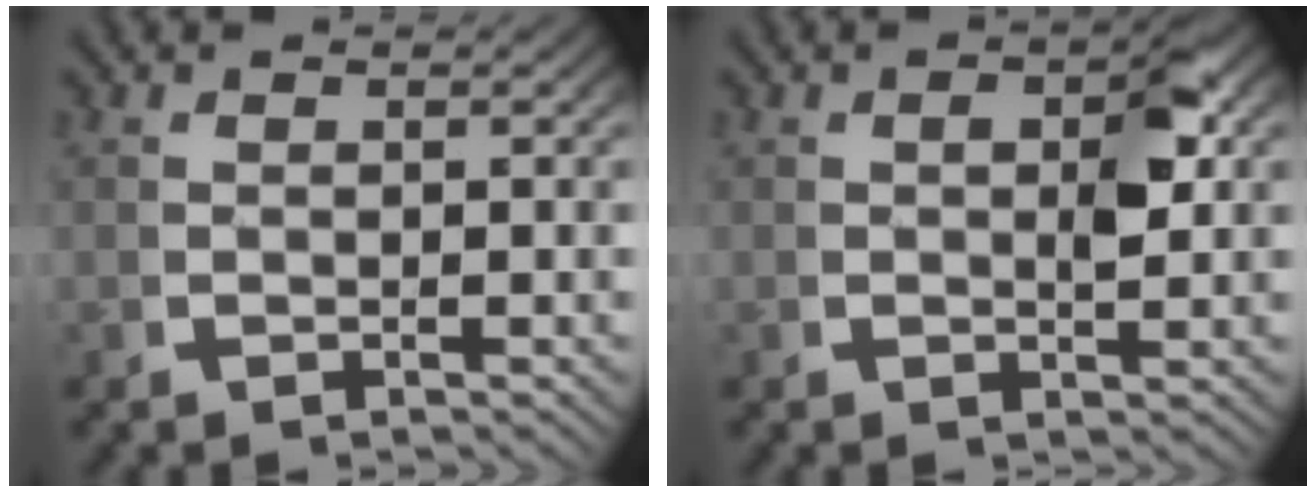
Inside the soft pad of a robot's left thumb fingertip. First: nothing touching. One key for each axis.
{"total": 3.2, "fx": 0.8, "fy": 0.5, "fz": 3.1, "tx": -0.031, "ty": 0.012, "tz": 0.008}